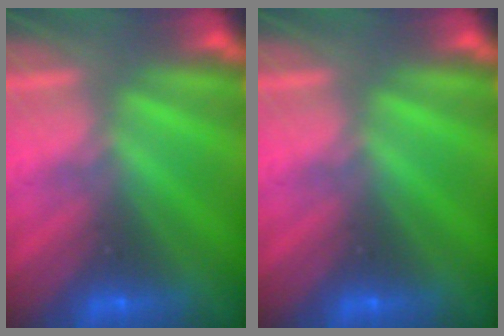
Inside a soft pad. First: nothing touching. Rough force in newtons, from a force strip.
{"total": 0.0}